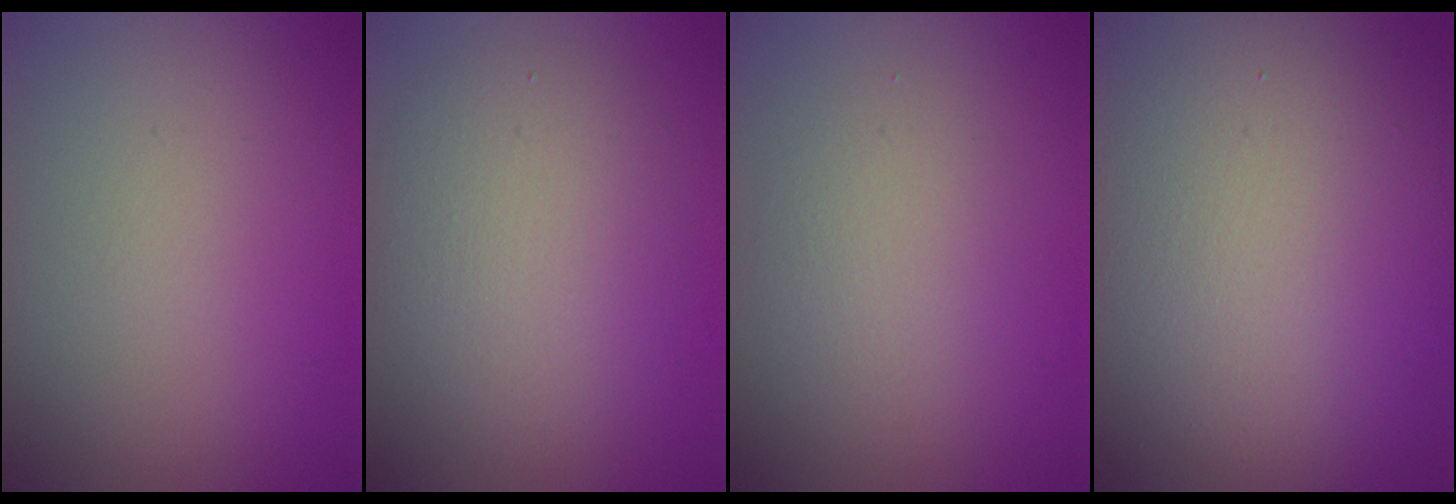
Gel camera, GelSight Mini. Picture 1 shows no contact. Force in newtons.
{"total": 4.9, "press": 4.9, "slide": 0.2}
{"total": 2.4, "press": 2.4, "slide": 0.1}
{"total": 17.9, "press": 17.8, "slide": 1.3}